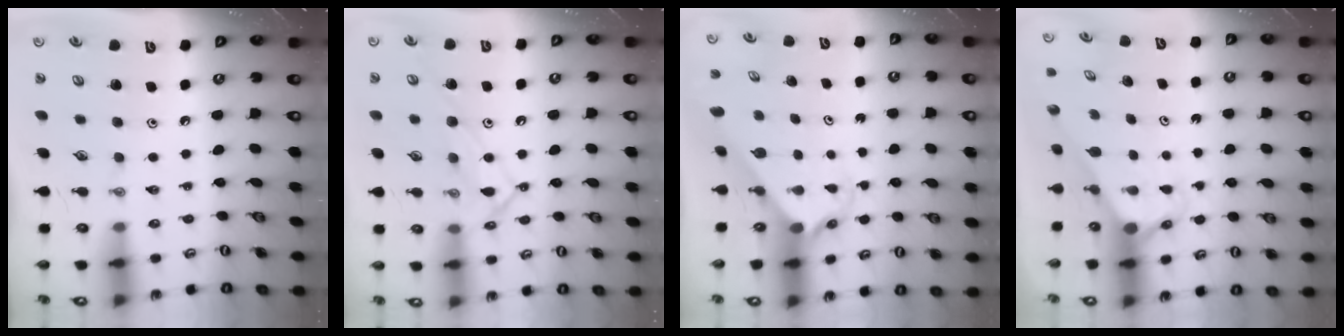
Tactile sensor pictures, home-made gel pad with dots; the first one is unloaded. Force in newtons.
{"total": 12.5, "press": 12.5, "slide": 0.9}
{"total": 2.3, "press": 2.3, "slide": 0.2}
{"total": 3.0, "press": 3.0, "slide": 0.0}